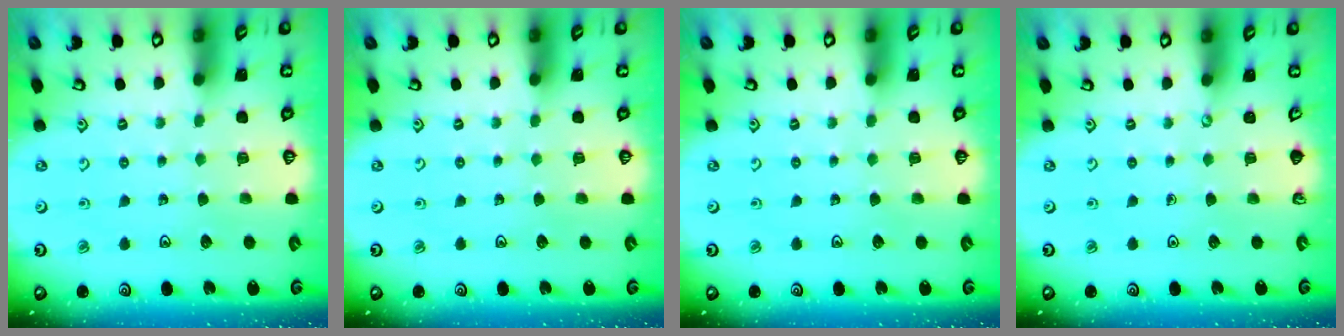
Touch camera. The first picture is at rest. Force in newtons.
{"total": 0.0}
{"total": 0.0}
{"total": 0.0}